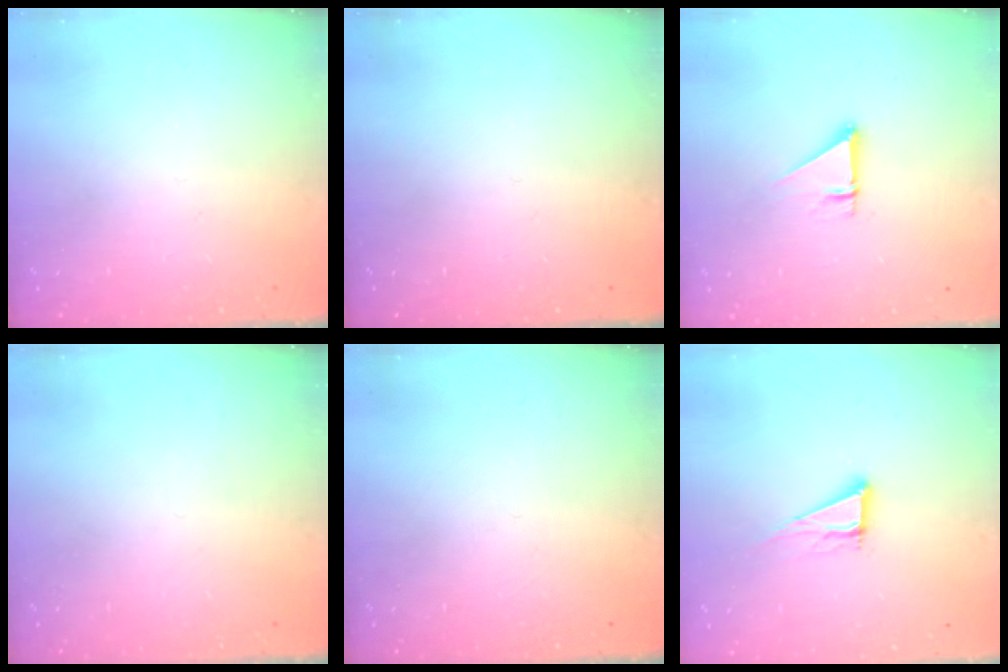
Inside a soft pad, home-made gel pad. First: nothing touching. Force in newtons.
{"total": 0.0}
{"total": 2.7, "press": 2.7, "slide": 0.1}
{"total": 0.0}
{"total": 0.0}
{"total": 7.6, "press": 7.3, "slide": 2.3}